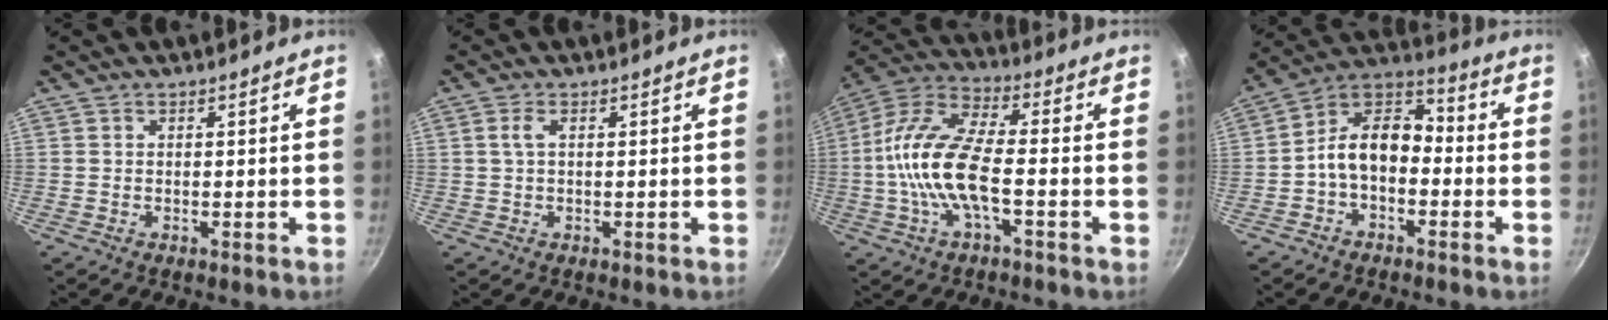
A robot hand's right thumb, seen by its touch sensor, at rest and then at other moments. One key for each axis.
{"total": 1.9, "fx": 0.4, "fy": 0.8, "fz": 1.7, "tx": -0.037, "ty": 0.004, "tz": 0.008}
{"total": 14.7, "fx": -2.7, "fy": 5.5, "fz": 13.4, "tx": -0.265, "ty": 0.037, "tz": -0.068}
{"total": 11.6, "fx": -2.4, "fy": 7.7, "fz": 8.4, "tx": -0.120, "ty": 0.058, "tz": -0.063}